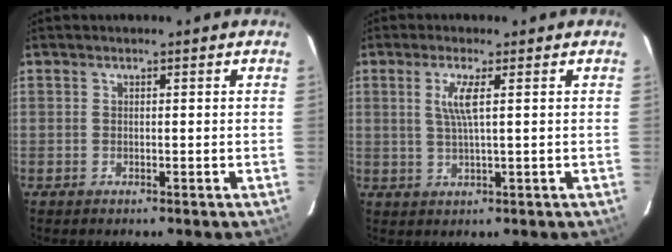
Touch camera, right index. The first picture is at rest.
{"total": 3.9, "force": [1.1, -0.1, 3.8], "torque": [-0.074, -0.003, 0.021]}